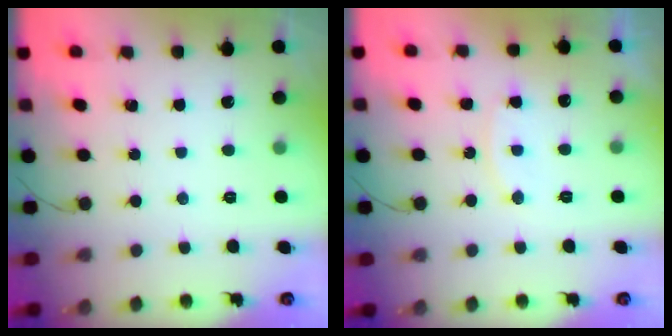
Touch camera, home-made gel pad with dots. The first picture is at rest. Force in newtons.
{"total": 8.4, "press": 8.4, "slide": 0.6}